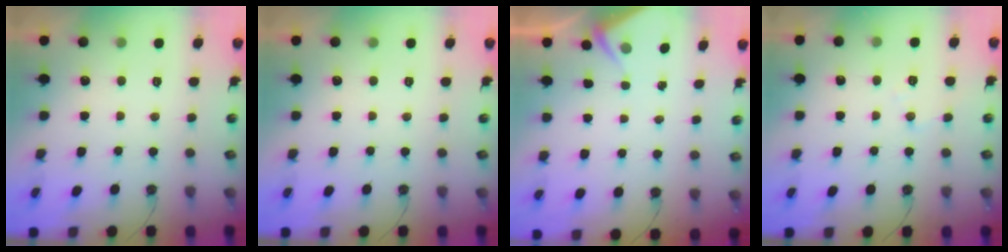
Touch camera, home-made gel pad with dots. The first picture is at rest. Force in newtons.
{"total": 0.0}
{"total": 2.9, "press": 2.9, "slide": 0.4}
{"total": 8.1, "press": 8.1, "slide": 0.9}